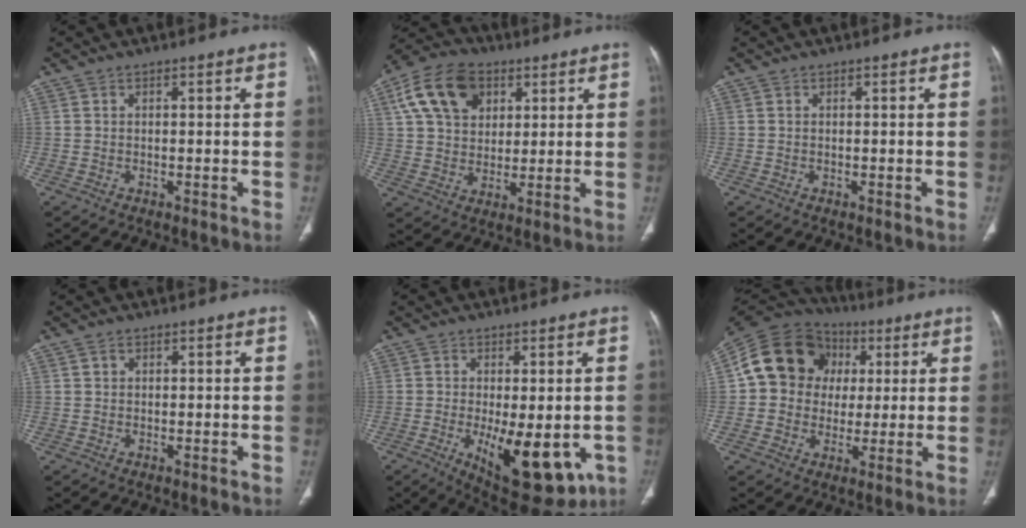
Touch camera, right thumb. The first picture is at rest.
{"total": 13.9, "force": [5.6, 9.9, 8.1], "torque": [-0.129, -0.003, 0.097]}
{"total": 0.0}
{"total": 0.9, "force": [0.5, 0.7, 0.3], "torque": [0.001, -0.001, 0.009]}
{"total": 15.6, "force": [-4.2, 7.1, 13.2], "torque": [-0.169, -0.021, -0.039]}
{"total": 16.4, "force": [2.9, 14.5, 7.1], "torque": [-0.099, 0.024, 0.048]}